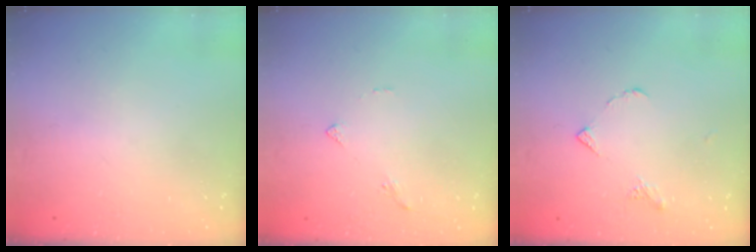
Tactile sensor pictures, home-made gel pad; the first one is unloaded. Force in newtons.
{"total": 1.4, "press": 1.4, "slide": 0.4}
{"total": 5.6, "press": 5.5, "slide": 0.7}